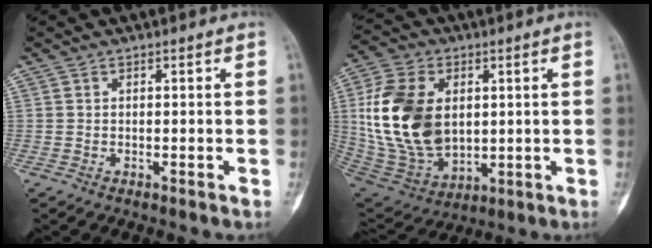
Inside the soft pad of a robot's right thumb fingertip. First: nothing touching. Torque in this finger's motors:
{"motor_torque": [0.54, 2.61, 1.21, 1.05, 0.20]}